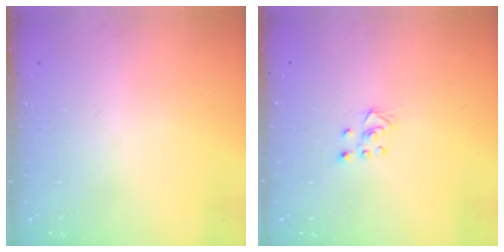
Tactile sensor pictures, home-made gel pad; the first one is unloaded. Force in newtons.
{"total": 3.4, "press": 3.4, "slide": 0.3}